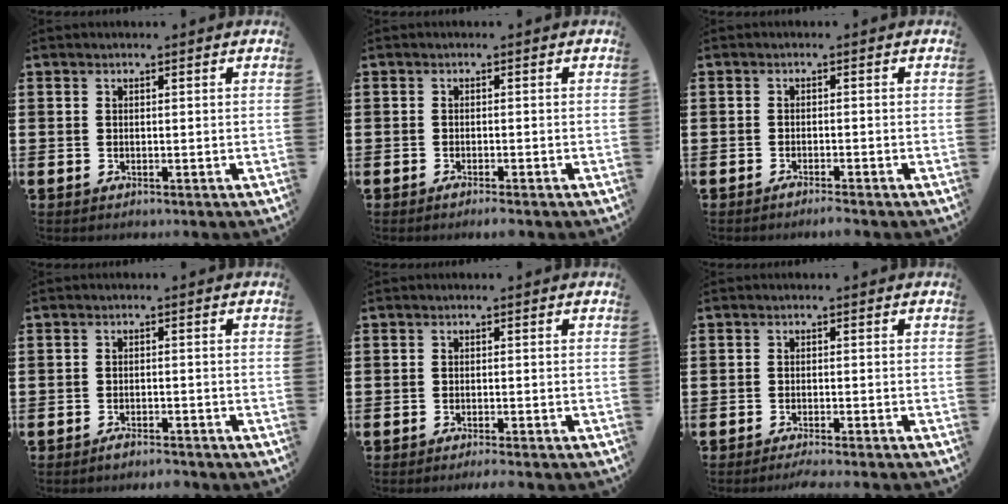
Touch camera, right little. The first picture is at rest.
{"total": 1.0, "force": [-0.7, 0.1, 0.7], "torque": [-0.012, -0.003, -0.013]}
{"total": 1.2, "force": [-1.1, 0.0, 0.6], "torque": [-0.010, -0.003, -0.020]}
{"total": 1.9, "force": [-1.8, 0.2, 0.6], "torque": [-0.014, 0.004, -0.035]}
{"total": 1.0, "force": [-0.9, -0.1, 0.4], "torque": [-0.006, -0.003, -0.018]}
{"total": 1.3, "force": [-1.2, -0.2, 0.6], "torque": [-0.006, 0.000, -0.023]}